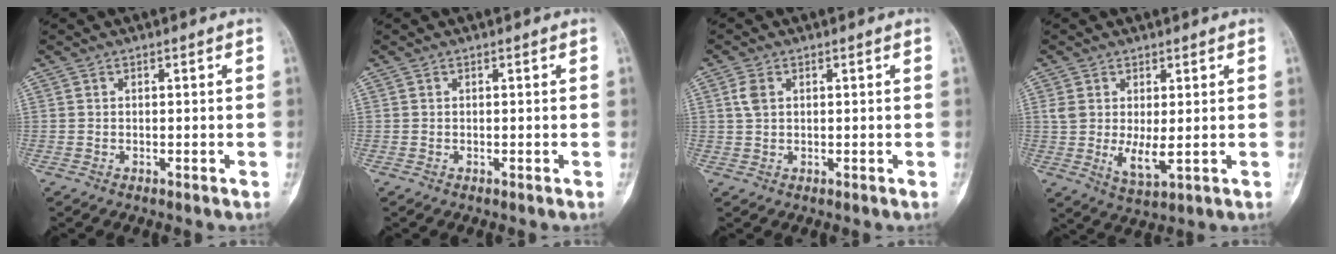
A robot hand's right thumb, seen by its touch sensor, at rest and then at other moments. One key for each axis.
{"total": 0.0}
{"total": 2.6, "fx": 0.8, "fy": 1.6, "fz": 1.9, "tx": -0.042, "ty": 0.006, "tz": 0.019}
{"total": 6.1, "fx": 0.1, "fy": 2.7, "fz": 5.5, "tx": -0.100, "ty": -0.014, "tz": 0.011}